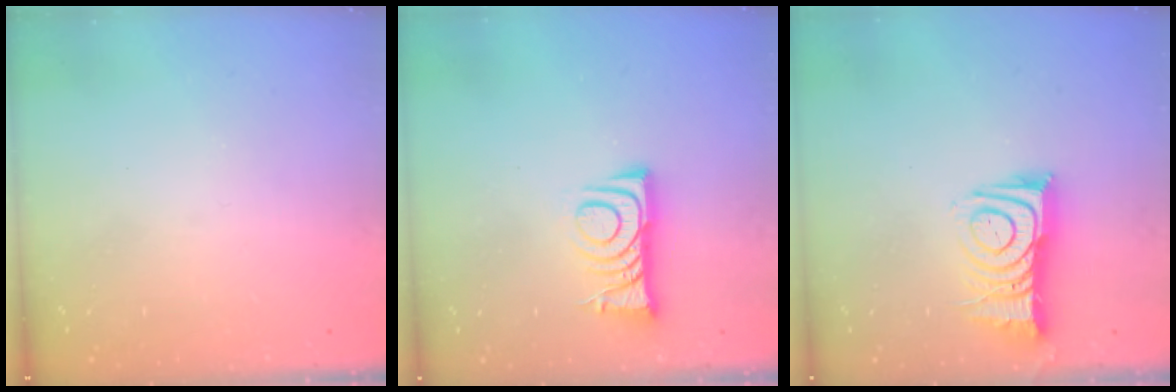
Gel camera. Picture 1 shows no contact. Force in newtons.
{"total": 7.6, "press": 7.6, "slide": 0.7}
{"total": 11.8, "press": 11.8, "slide": 1.1}